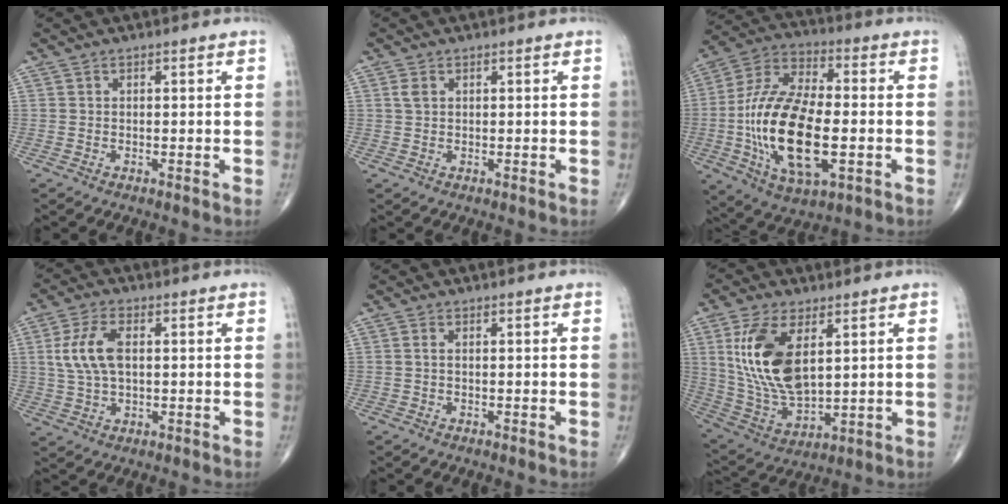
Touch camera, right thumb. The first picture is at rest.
{"total": 1.6, "force": [0.5, 1.0, 1.1], "torque": [-0.024, 0.005, 0.013]}
{"total": 22.4, "force": [-3.6, 10.4, 19.5], "torque": [-0.384, 0.012, -0.057]}
{"total": 8.6, "force": [1.4, 4.6, 7.2], "torque": [-0.155, 0.005, 0.029]}
{"total": 0.8, "force": [0.1, 0.3, 0.8], "torque": [-0.018, 0.000, 0.000]}
{"total": 16.5, "force": [4.7, 8.2, 13.6], "torque": [-0.269, -0.021, 0.101]}